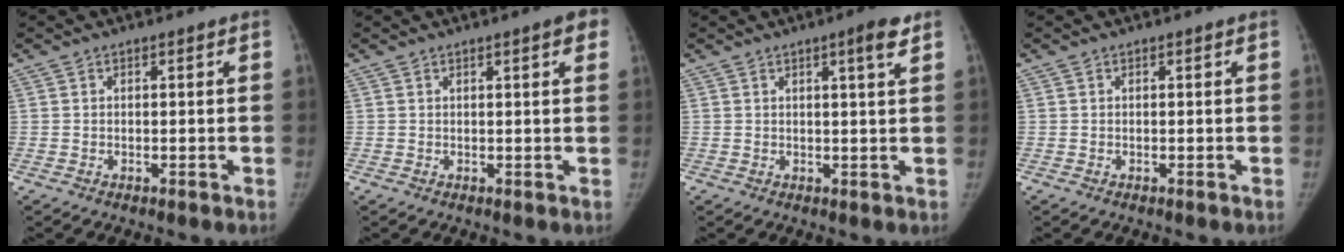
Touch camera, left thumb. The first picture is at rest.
{"total": 3.9, "force": [2.0, 0.5, 3.3], "torque": [-0.033, -0.002, 0.022]}
{"total": 3.8, "force": [2.2, 0.2, 3.1], "torque": [-0.044, -0.012, 0.031]}
{"total": 0.0}